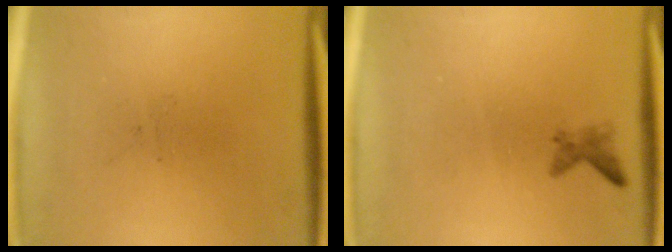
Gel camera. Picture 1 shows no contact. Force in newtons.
{"total": 1.1}